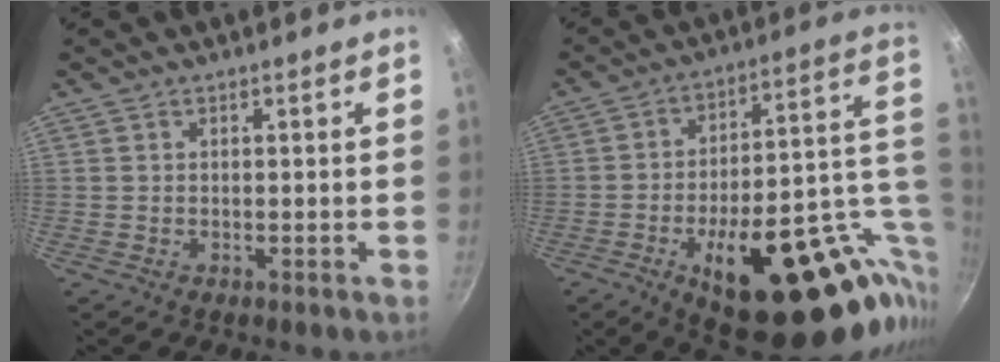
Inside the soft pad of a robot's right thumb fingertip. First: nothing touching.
{"total": 31.9, "force": [-8.5, 14.2, 27.2], "torque": [-0.323, 0.021, -0.103]}